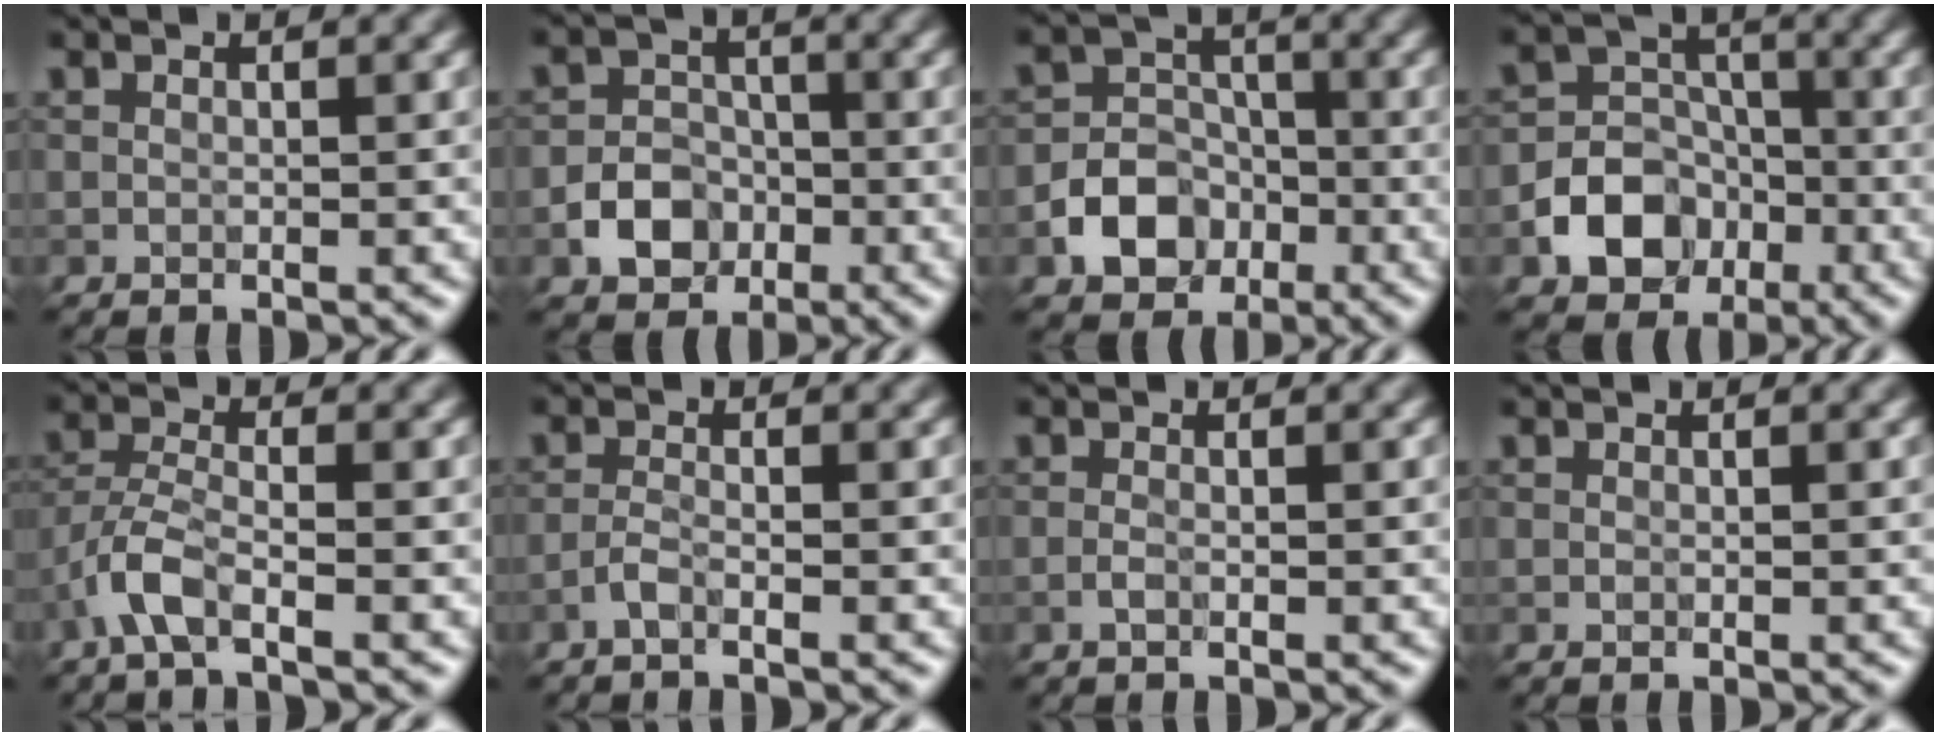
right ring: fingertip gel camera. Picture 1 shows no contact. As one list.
[{"total": 3.9, "force": [-1.5, 3.2, 1.7], "torque": [-0.024, 0.002, -0.027]}, {"total": 5.3, "force": [-2.2, 4.3, 2.4], "torque": [-0.020, 0.000, -0.053]}, {"total": 7.4, "force": [-3.1, 6.0, 2.9], "torque": [-0.027, -0.006, -0.078]}, {"total": 3.7, "force": [-2.2, 1.0, 2.8], "torque": [-0.061, 0.004, -0.056]}, {"total": 1.5, "force": [-1.0, 0.3, 1.1], "torque": [-0.021, 0.003, -0.026]}, {"total": 0.8, "force": [-0.4, 0.2, 0.7], "torque": [-0.015, -0.001, -0.010]}, {"total": 0.0}]